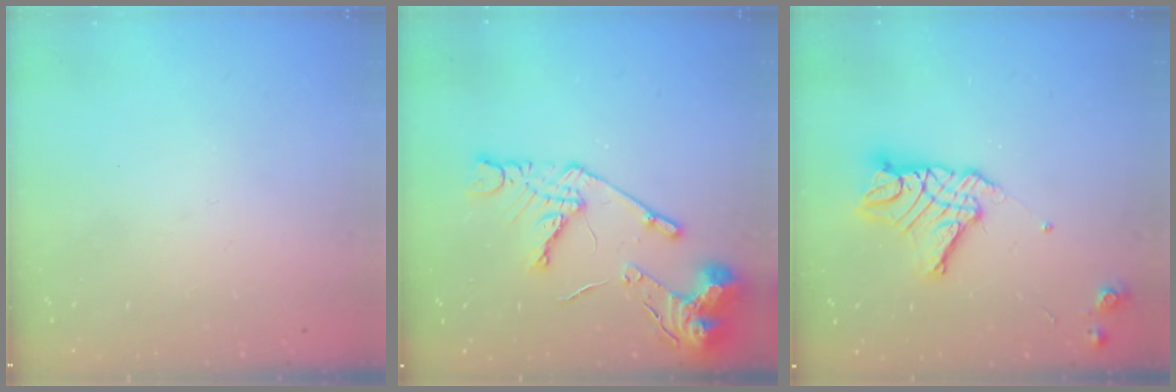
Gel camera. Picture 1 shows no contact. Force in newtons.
{"total": 17.4, "press": 17.3, "slide": 1.7}
{"total": 13.4, "press": 13.3, "slide": 1.3}